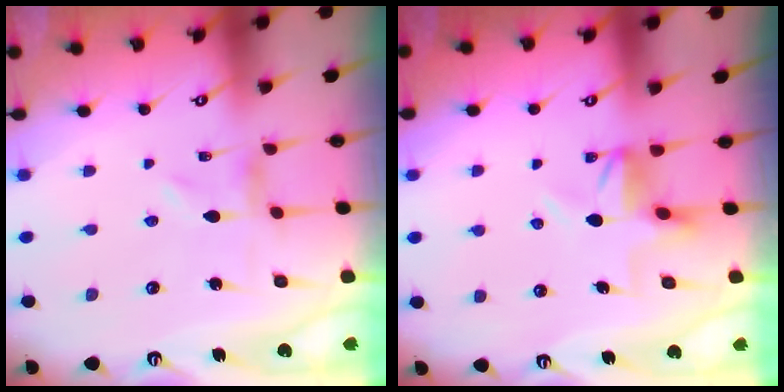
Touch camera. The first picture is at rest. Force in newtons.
{"total": 3.9, "press": 3.9, "slide": 0.4}